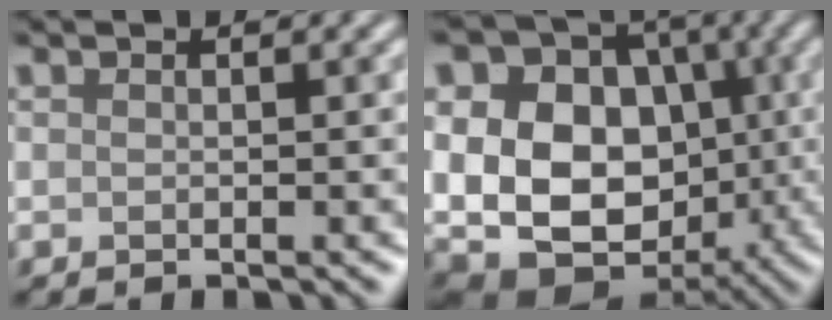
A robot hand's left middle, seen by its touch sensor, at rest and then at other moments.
{"total": 17.6, "force": [-0.3, 14.0, 10.6], "torque": [-0.196, 0.014, -0.020]}